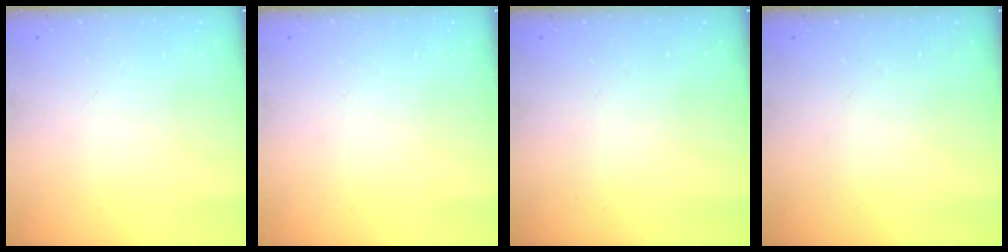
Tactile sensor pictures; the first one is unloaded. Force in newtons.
{"total": 0.0}
{"total": 0.0}
{"total": 0.0}